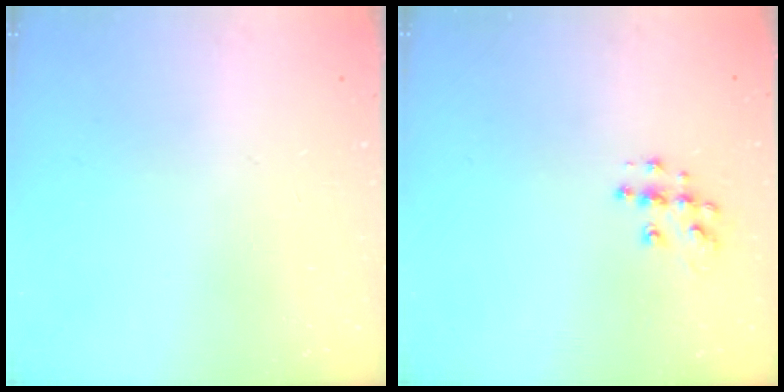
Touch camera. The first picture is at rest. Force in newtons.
{"total": 8.6, "press": 8.6, "slide": 0.4}